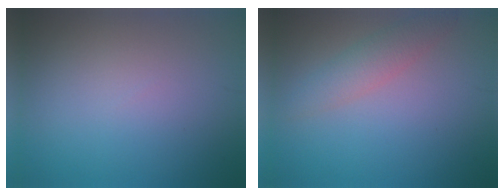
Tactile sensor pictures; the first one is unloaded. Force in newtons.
{"total": 2.6, "press": 2.6, "slide": 0.1}